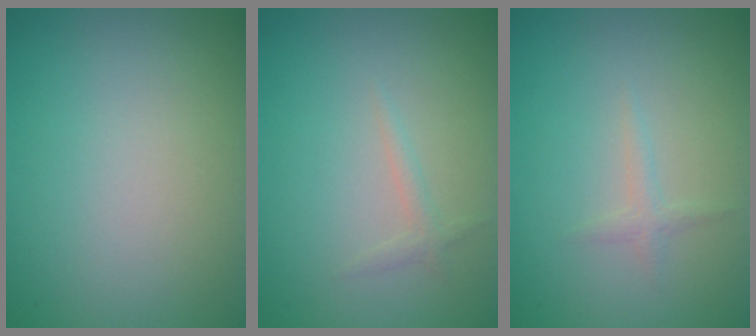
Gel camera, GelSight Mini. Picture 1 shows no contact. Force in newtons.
{"total": 0.9, "press": 0.9, "slide": 0.1}
{"total": 1.0, "press": 1.0, "slide": 0.1}